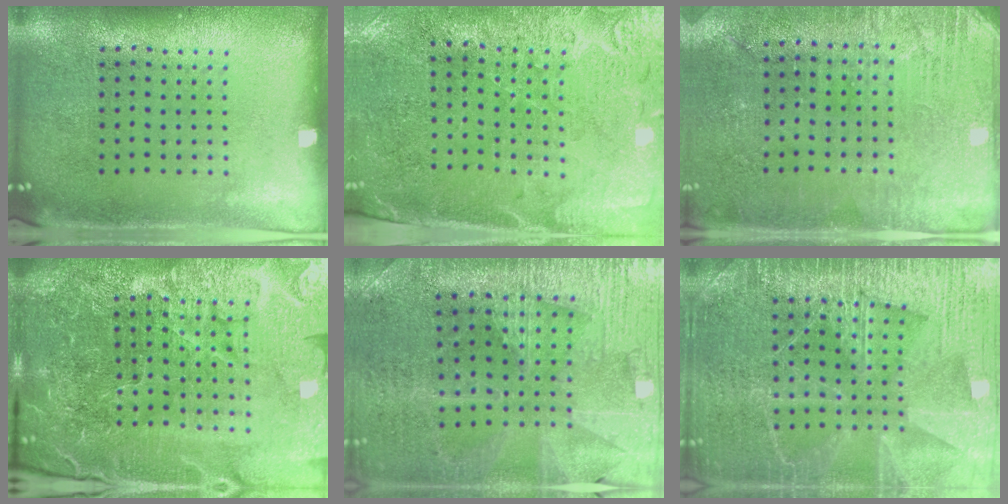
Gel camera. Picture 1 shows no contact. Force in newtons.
{"total": 3.0, "press": 2.9, "slide": 1.0}
{"total": 2.8, "press": 2.7, "slide": 0.6}
{"total": 6.7, "press": 5.9, "slide": 3.1}
{"total": 3.1, "press": 3.0, "slide": 0.4}
{"total": 6.5, "press": 6.4, "slide": 0.8}